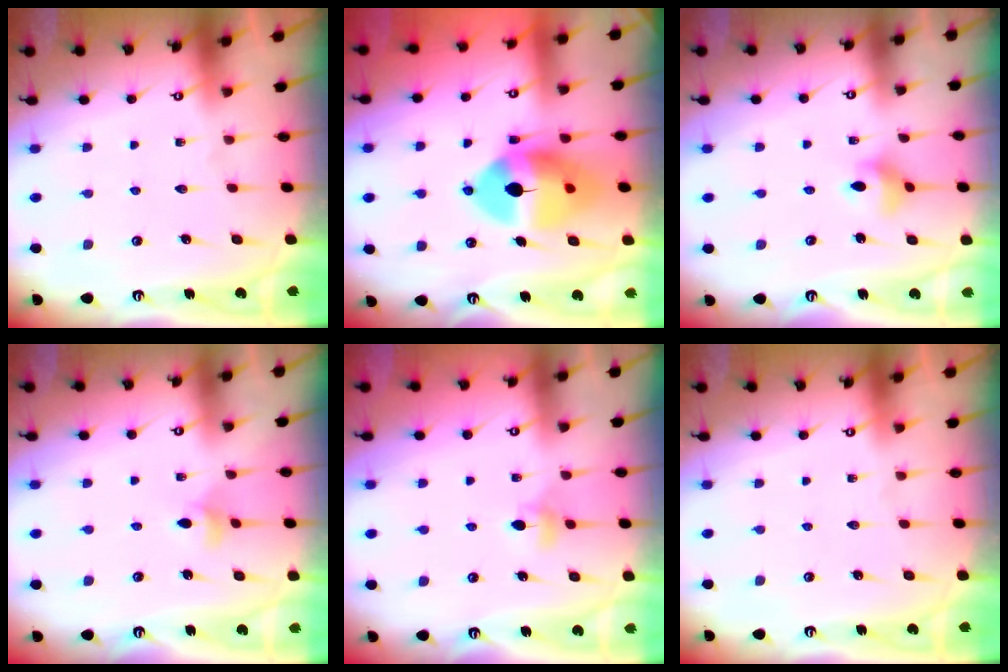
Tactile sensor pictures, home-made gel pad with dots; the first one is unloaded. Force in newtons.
{"total": 15.9, "press": 15.8, "slide": 2.2}
{"total": 5.7, "press": 5.4, "slide": 1.8}
{"total": 5.3, "press": 5.2, "slide": 0.9}
{"total": 4.0, "press": 3.9, "slide": 0.8}
{"total": 0.0}